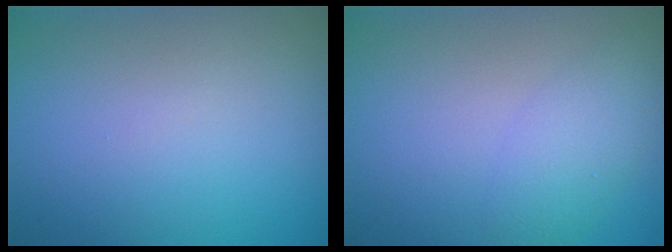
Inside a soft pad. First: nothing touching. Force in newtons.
{"total": 2.7, "press": 2.7, "slide": 0.1}